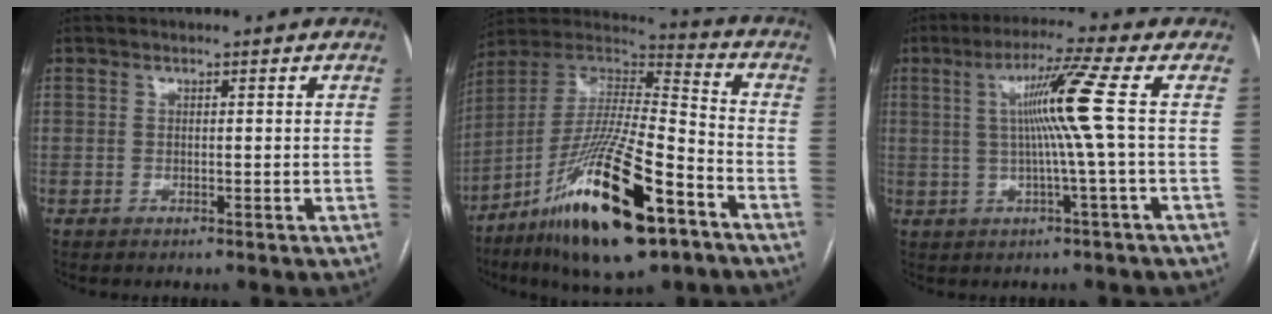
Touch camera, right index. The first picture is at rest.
{"total": 23.6, "force": [-12.6, 4.6, 19.4], "torque": [-0.365, -0.030, -0.222]}
{"total": 8.5, "force": [0.9, -2.4, 8.1], "torque": [-0.142, 0.008, 0.026]}